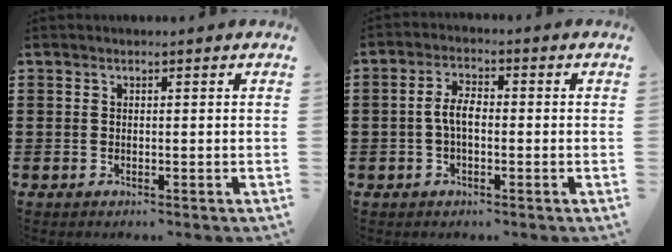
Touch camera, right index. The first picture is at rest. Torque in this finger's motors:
{"motor_torque": [0.17, -0.10, 0.21, 0.10]}